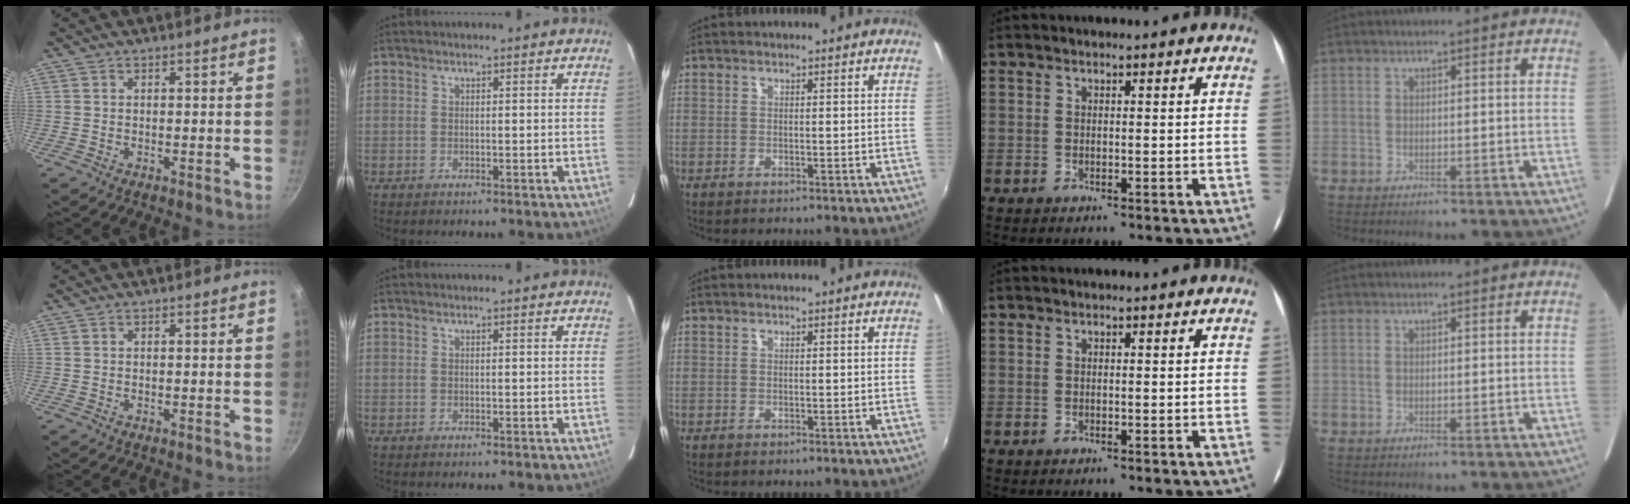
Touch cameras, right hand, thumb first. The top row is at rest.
{}